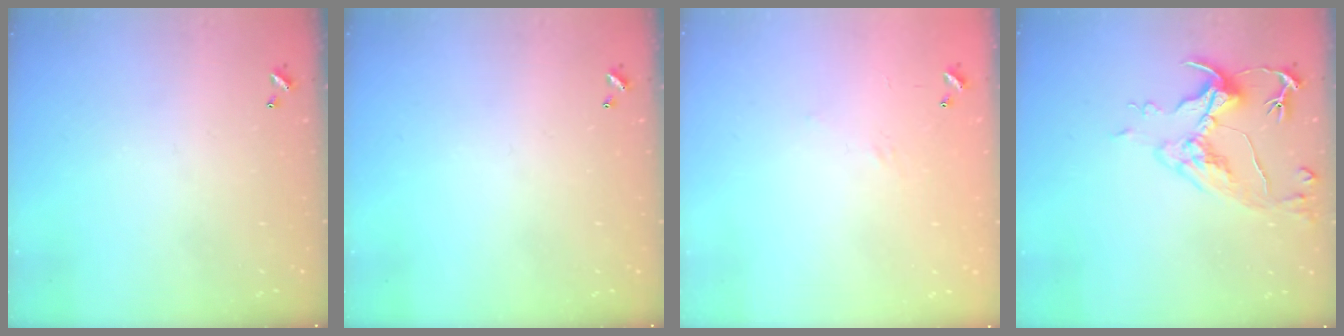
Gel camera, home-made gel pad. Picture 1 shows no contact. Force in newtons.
{"total": 0.0}
{"total": 6.1, "press": 6.0, "slide": 0.9}
{"total": 5.9, "press": 5.8, "slide": 1.1}